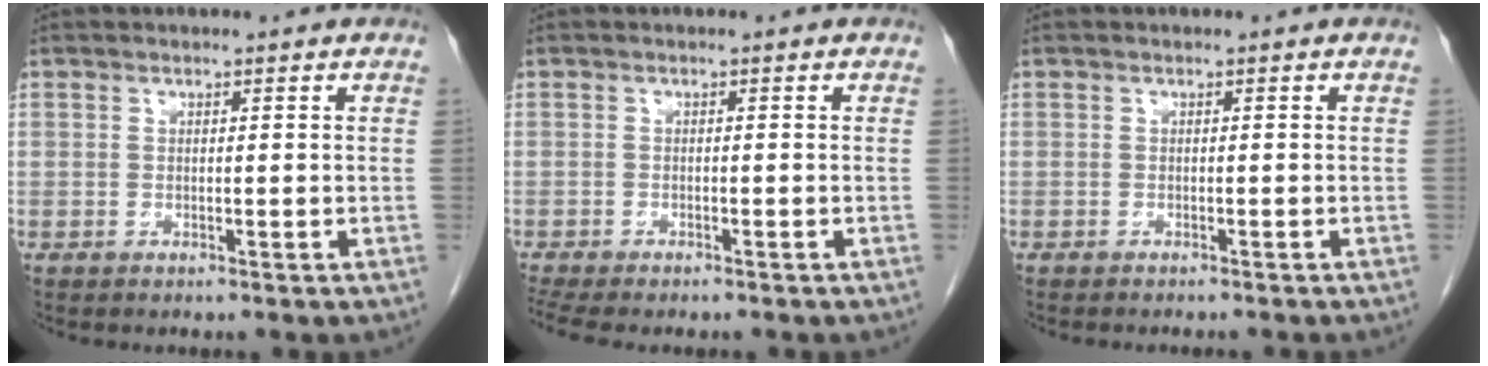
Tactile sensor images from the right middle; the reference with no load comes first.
{"total": 6.9, "force": [-5.8, 1.7, 3.3], "torque": [-0.053, -0.003, -0.087]}
{"total": 3.7, "force": [-3.4, 0.4, 1.5], "torque": [-0.017, -0.003, -0.042]}